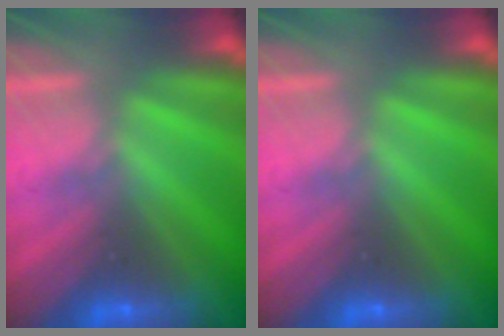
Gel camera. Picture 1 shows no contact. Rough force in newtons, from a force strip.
{"total": 0.0}